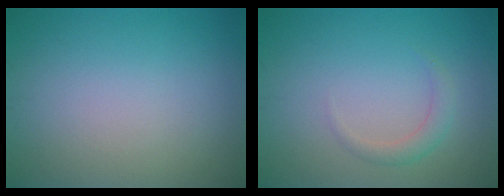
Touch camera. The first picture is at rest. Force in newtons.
{"total": 1.6, "press": 1.6, "slide": 0.1}